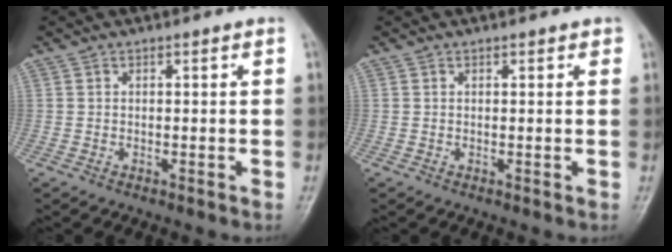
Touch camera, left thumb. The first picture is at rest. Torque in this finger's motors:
{"motor_torque": [-0.06, -0.04, -0.09, -0.02, 0.00]}